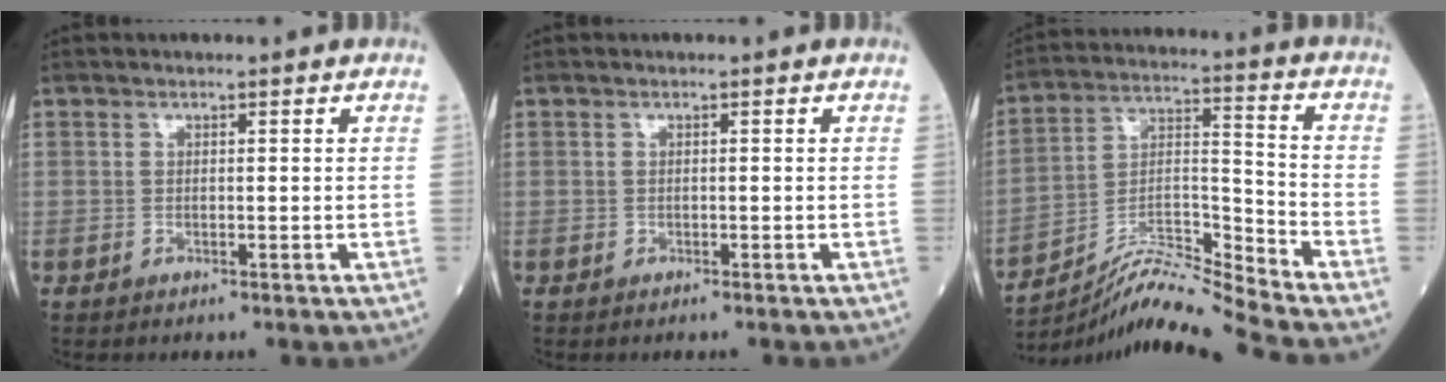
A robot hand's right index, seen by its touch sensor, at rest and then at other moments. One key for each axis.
{"total": 0.0}
{"total": 11.5, "fx": -10.7, "fy": -3.3, "fz": 2.4, "tx": -0.052, "ty": 0.028, "tz": -0.192}